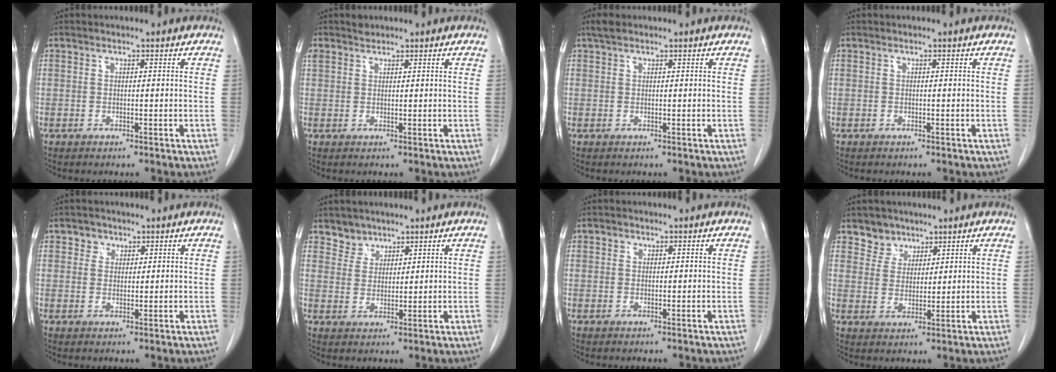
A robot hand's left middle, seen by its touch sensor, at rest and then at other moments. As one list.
[{"total": 1.8, "force": [1.6, 1.0, 0.1], "torque": [-0.009, 0.013, 0.029]}, {"total": 1.6, "force": [1.2, 0.7, 0.7], "torque": [-0.016, 0.012, 0.021]}, {"total": 0.0}, {"total": 2.1, "force": [1.2, 1.7, 0.2], "torque": [0.002, -0.001, 0.015]}, {"total": 3.1, "force": [2.6, 1.7, -0.3], "torque": [0.014, 0.000, 0.044]}, {"total": 0.8, "force": [0.4, 0.7, 0.1], "torque": [0.006, -0.001, 0.003]}, {"total": 4.0, "force": [3.1, 2.6, -0.2], "torque": [0.009, 0.001, 0.054]}]